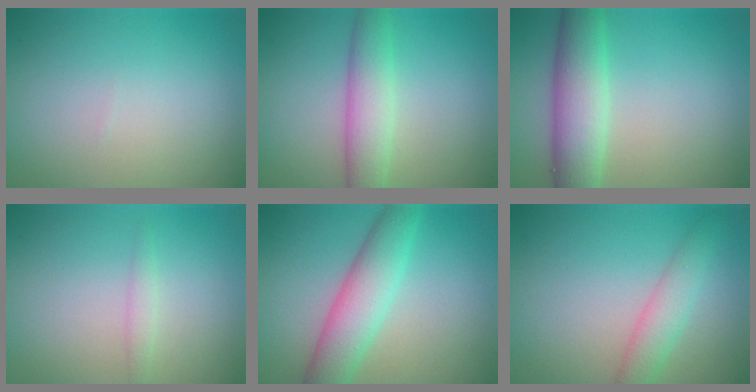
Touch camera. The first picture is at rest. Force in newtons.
{"total": 4.1, "press": 4.1, "slide": 0.1}
{"total": 5.7, "press": 5.7, "slide": 0.2}
{"total": 0.9, "press": 0.9, "slide": 0.1}
{"total": 5.3, "press": 5.3, "slide": 0.2}
{"total": 2.7, "press": 2.7, "slide": 0.2}